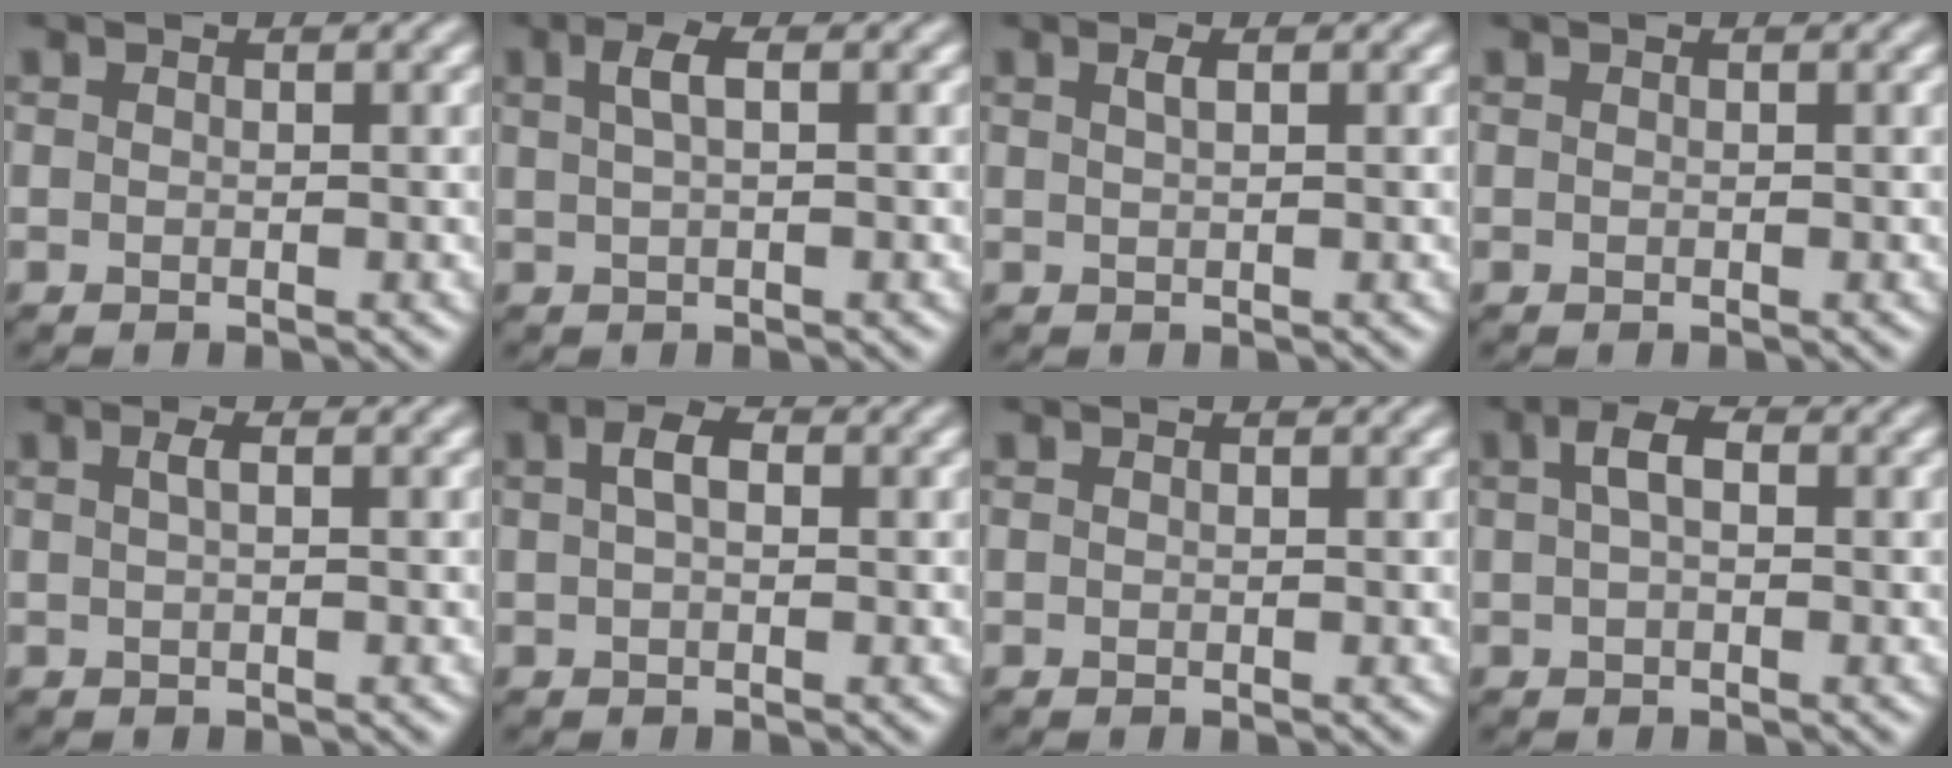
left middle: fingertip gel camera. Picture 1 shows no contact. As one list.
[{"total": 2.0, "force": [0.7, 0.6, 1.8], "torque": [-0.033, 0.008, 0.012]}, {"total": 1.1, "force": [0.5, 0.3, 0.9], "torque": [-0.016, 0.003, 0.009]}, {"total": 0.0}, {"total": 1.1, "force": [0.3, 0.3, 1.0], "torque": [-0.021, 0.006, 0.006]}, {"total": 2.2, "force": [0.6, 1.2, 1.8], "torque": [-0.031, 0.007, 0.005]}, {"total": 0.0}, {"total": 2.5, "force": [0.6, 1.2, 2.0], "torque": [-0.038, 0.008, 0.006]}]